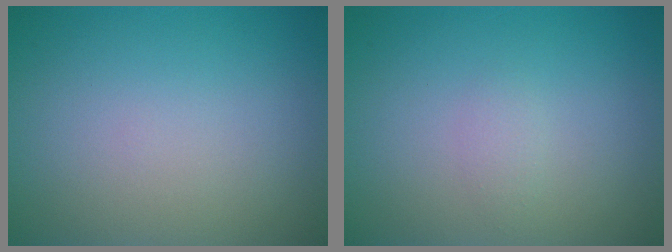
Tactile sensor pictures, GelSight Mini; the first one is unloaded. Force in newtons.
{"total": 0.8, "press": 0.8, "slide": 0.1}